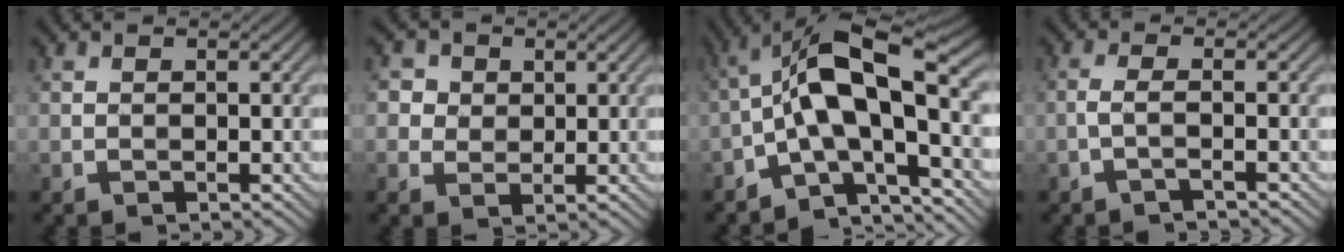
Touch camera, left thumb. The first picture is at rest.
{"total": 3.5, "force": [1.4, 3.0, 1.0], "torque": [-0.048, -0.005, 0.029]}
{"total": 11.9, "force": [-2.1, 4.2, 11.0], "torque": [-0.191, 0.024, -0.049]}
{"total": 1.6, "force": [-0.9, 0.0, 1.3], "torque": [-0.034, 0.009, -0.023]}